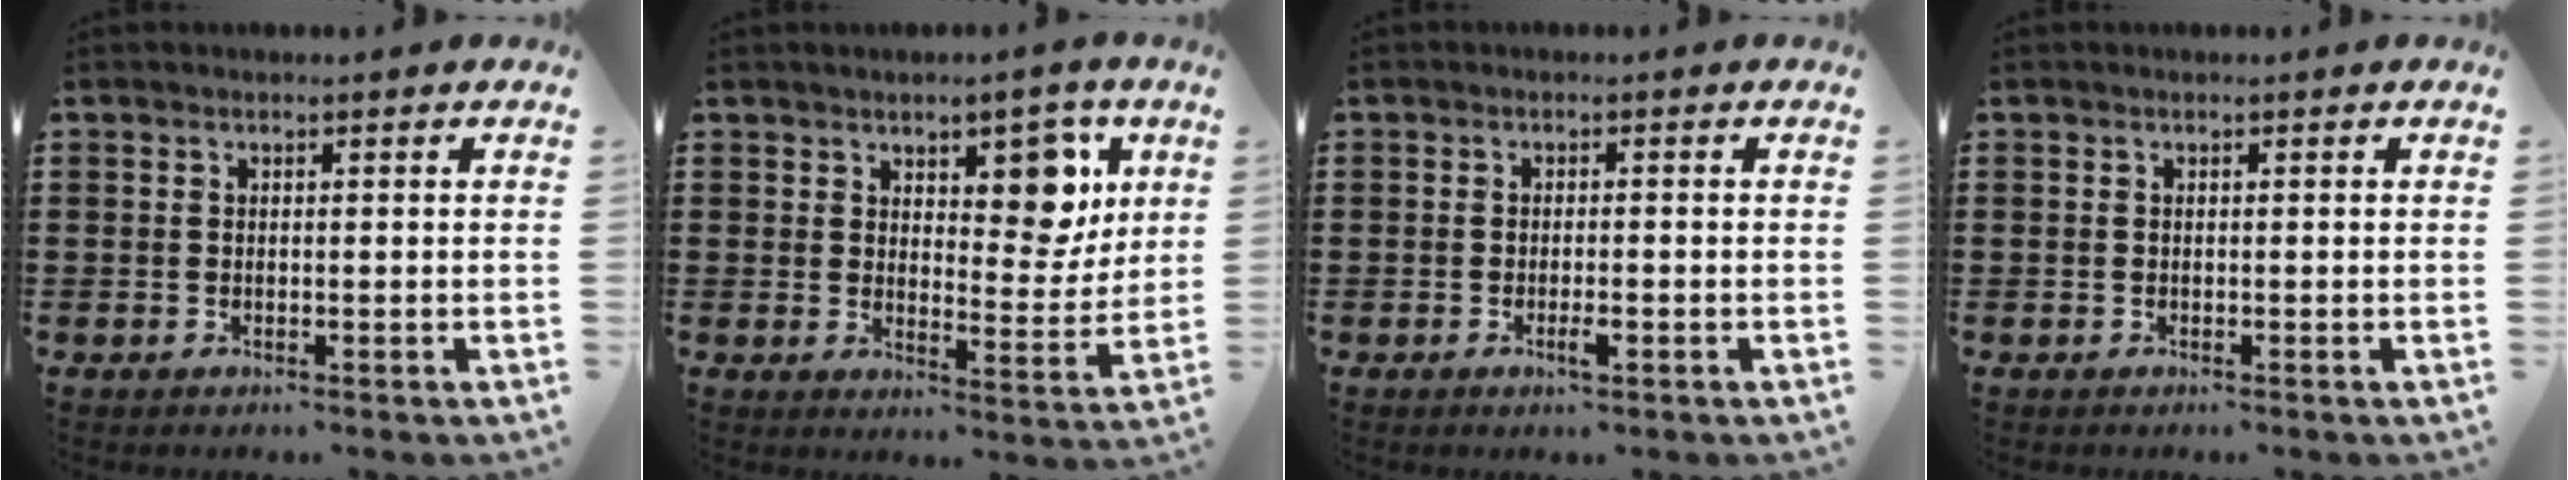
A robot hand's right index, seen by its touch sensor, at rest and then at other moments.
{"total": 7.6, "force": [4.1, 3.9, 5.1], "torque": [-0.073, -0.012, 0.066]}
{"total": 2.0, "force": [-1.0, 0.4, 1.7], "torque": [-0.038, -0.003, -0.019]}
{"total": 0.0}